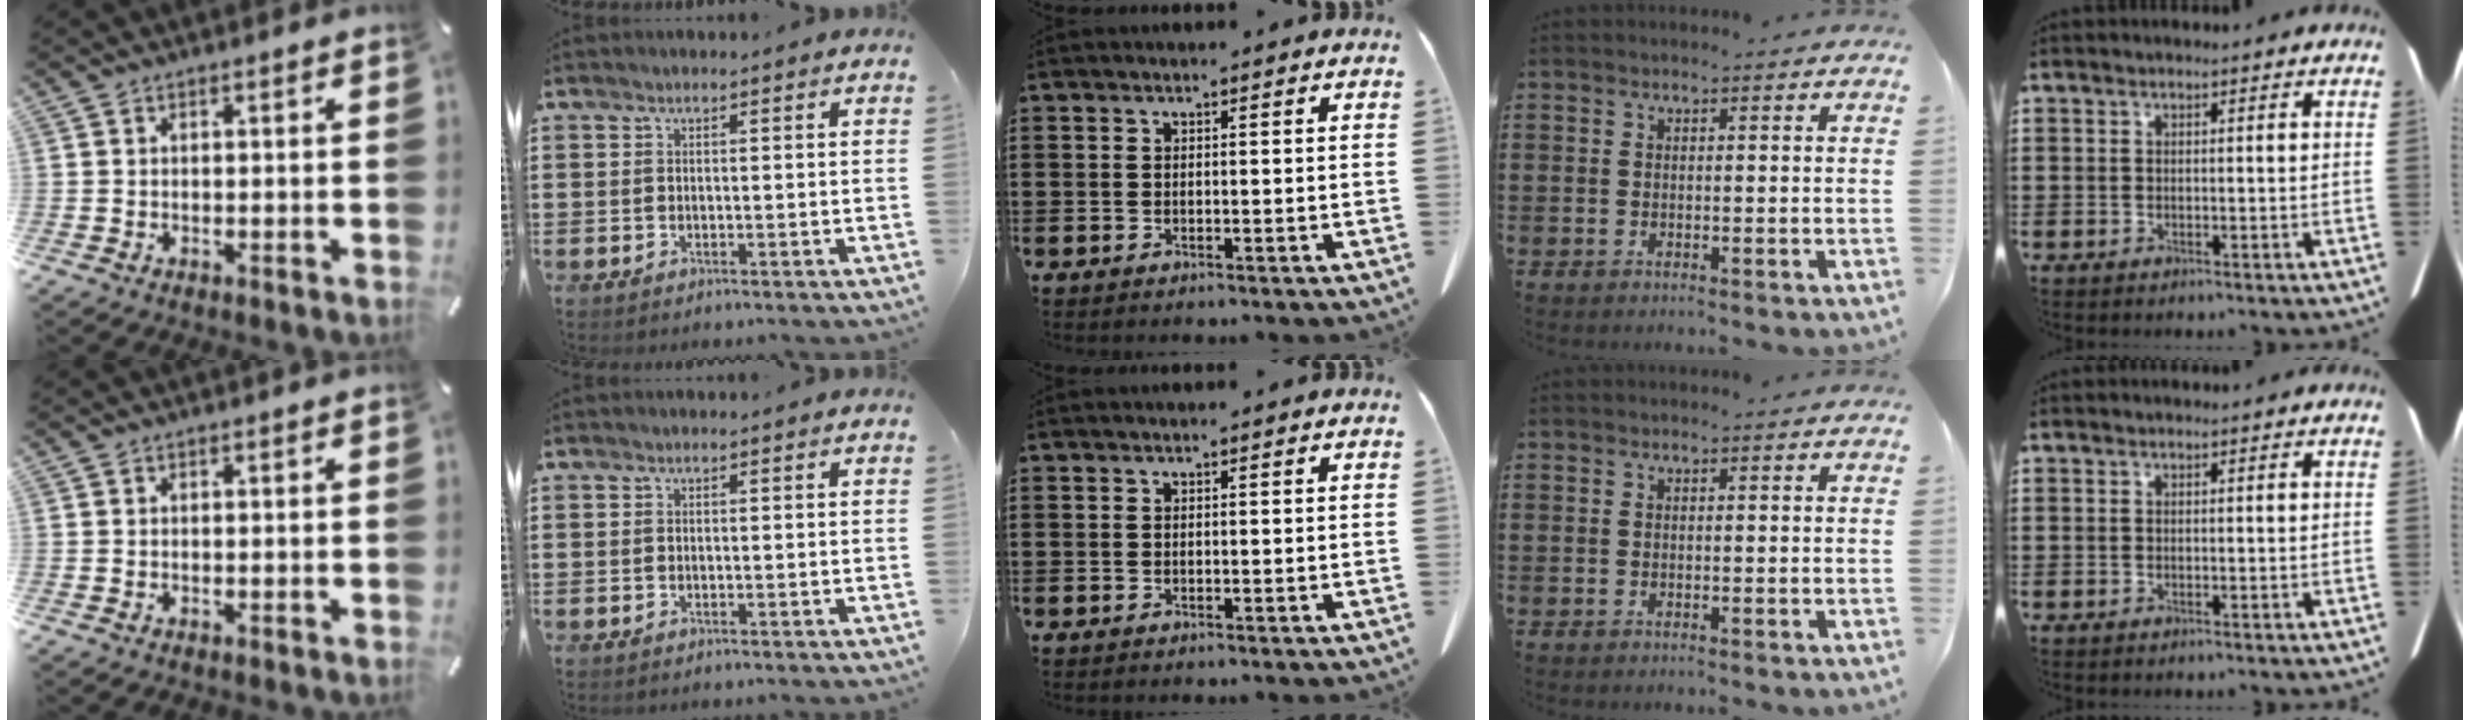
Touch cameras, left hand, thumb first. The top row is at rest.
{}